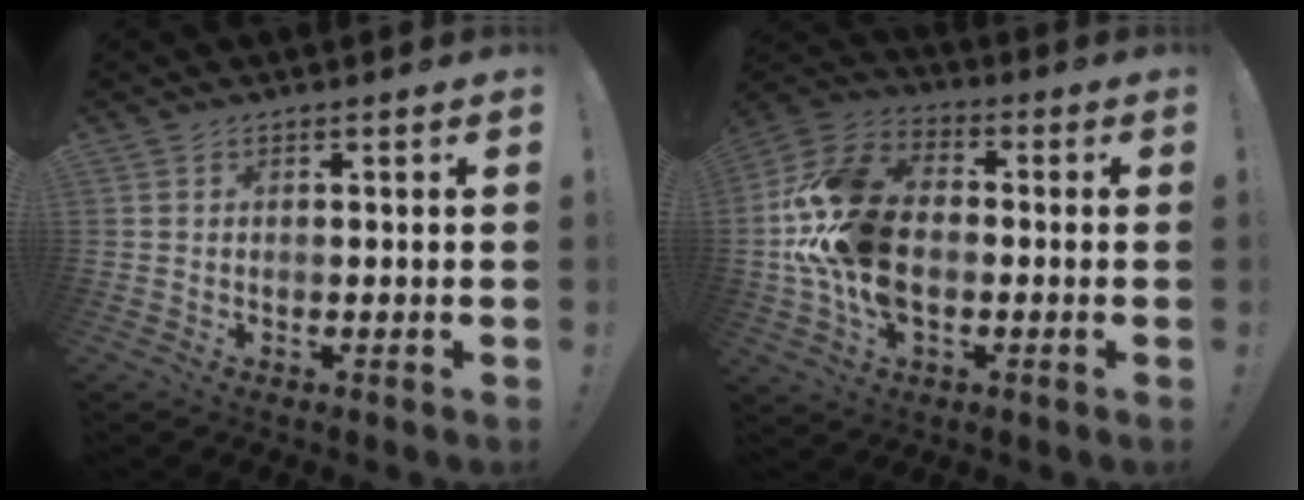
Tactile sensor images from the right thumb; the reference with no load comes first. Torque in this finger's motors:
{"motor_torque": [2.41, 2.33, 1.97, -0.32, 0.56]}